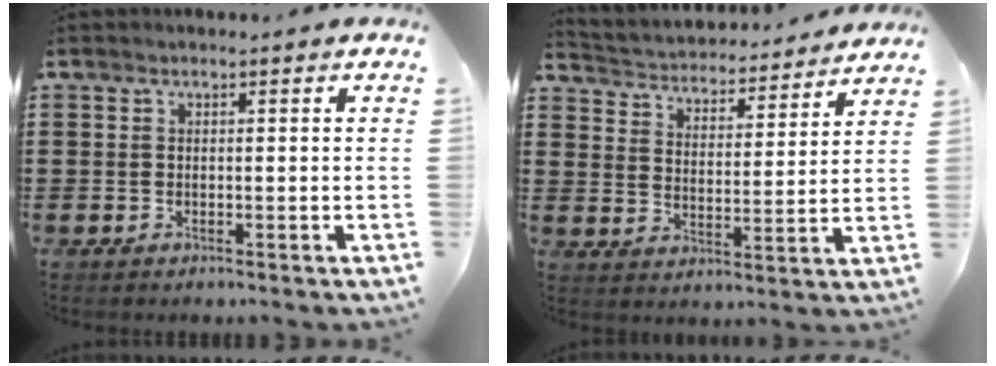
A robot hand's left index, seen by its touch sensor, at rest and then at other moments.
{"total": 3.2, "force": [3.2, 0.2, -0.3], "torque": [-0.018, -0.033, 0.046]}